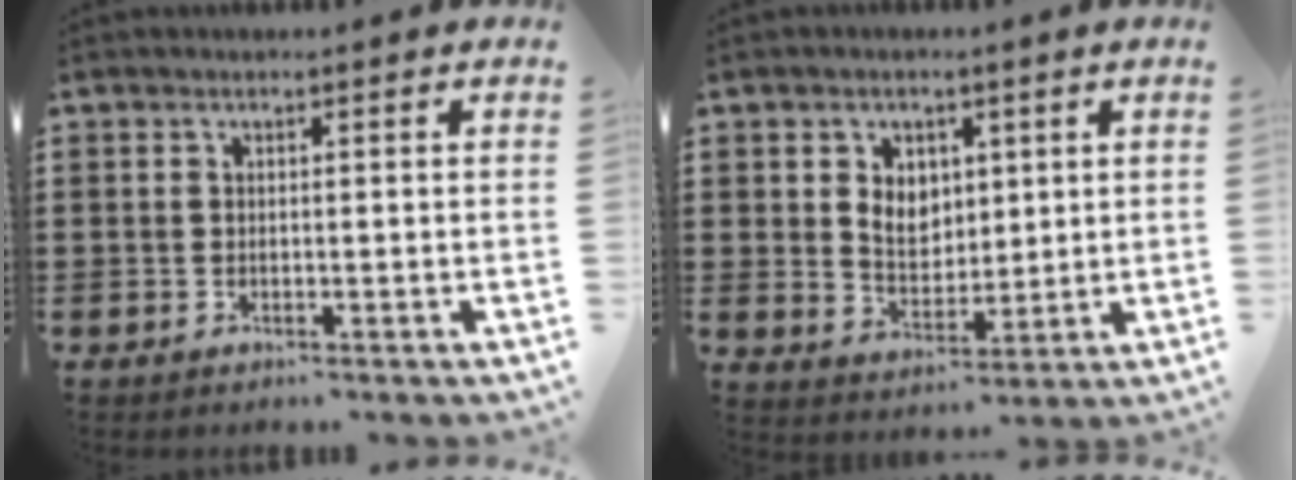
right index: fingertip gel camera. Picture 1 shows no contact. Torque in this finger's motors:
{"motor_torque": [0.58, 0.12, 0.16, 0.09]}